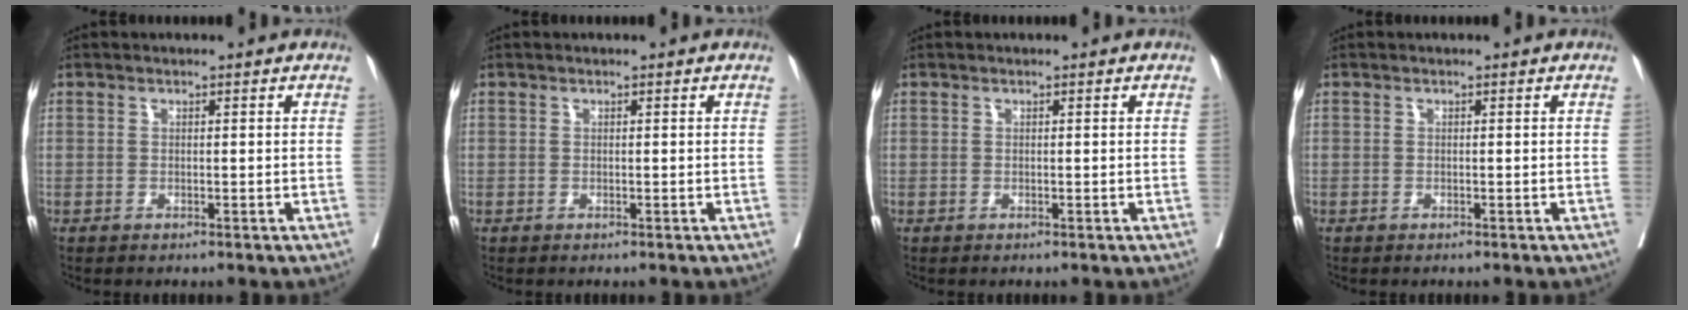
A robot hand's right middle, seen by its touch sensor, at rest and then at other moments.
{"total": 0.0}
{"total": 0.0}
{"total": 0.0}